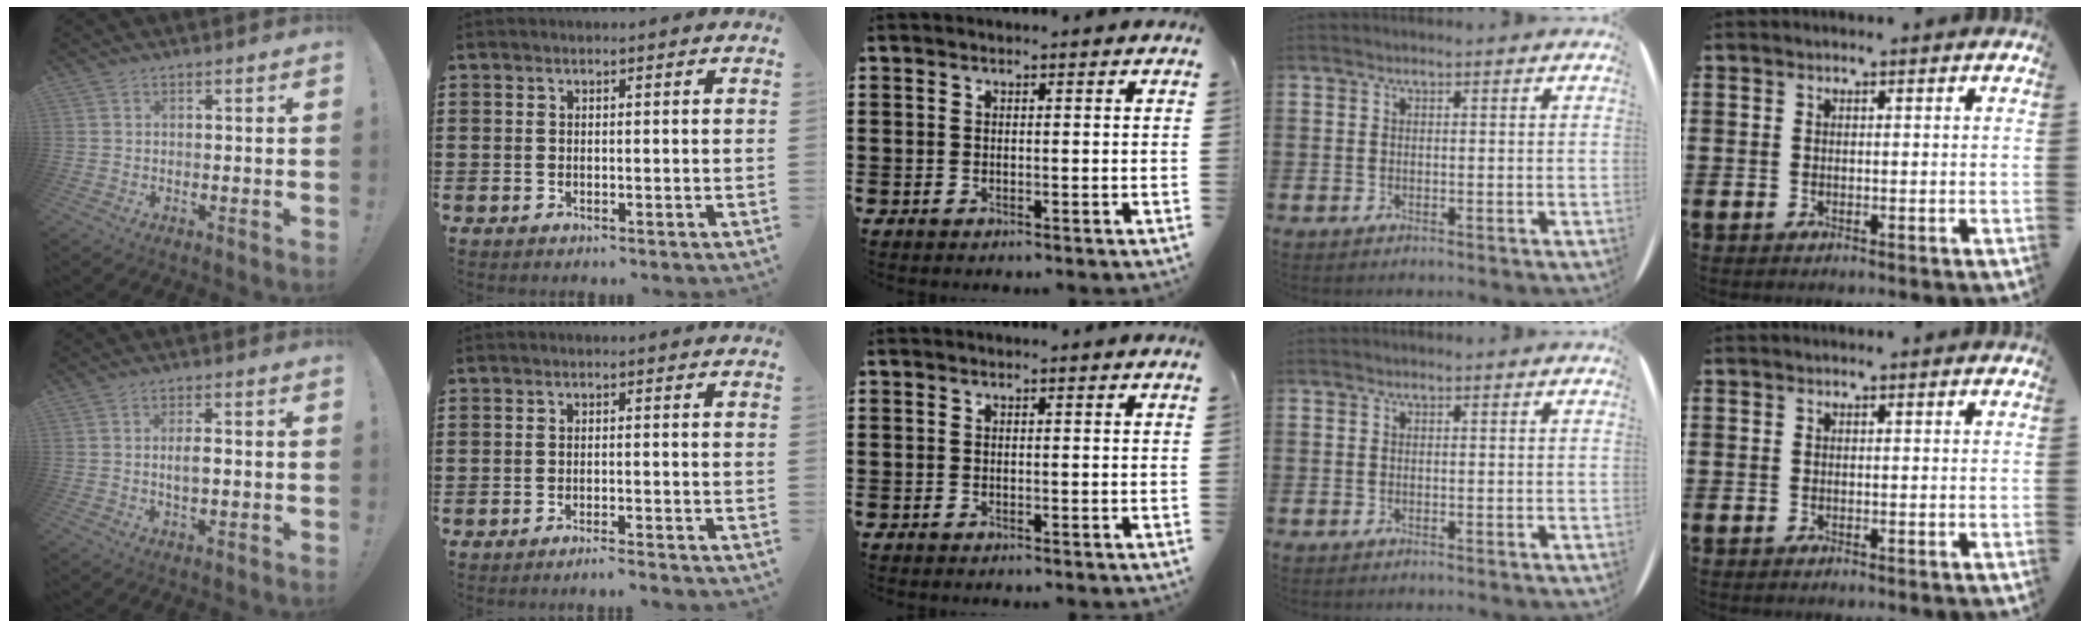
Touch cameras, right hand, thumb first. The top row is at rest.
{"thumb": {"total": 3.6, "force": [-0.2, 1.3, 3.4], "torque": [-0.060, -0.002, -0.009]}, "index": {"total": 1.8, "force": [-1.7, -0.3, 0.6], "torque": [-0.010, 0.001, -0.033]}}